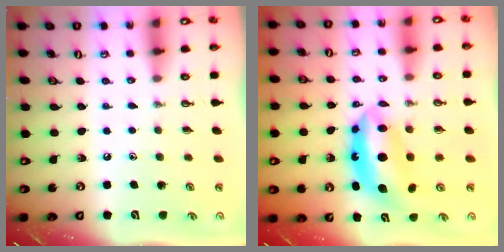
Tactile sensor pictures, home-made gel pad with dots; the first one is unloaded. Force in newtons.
{"total": 9.6, "press": 9.5, "slide": 1.1}